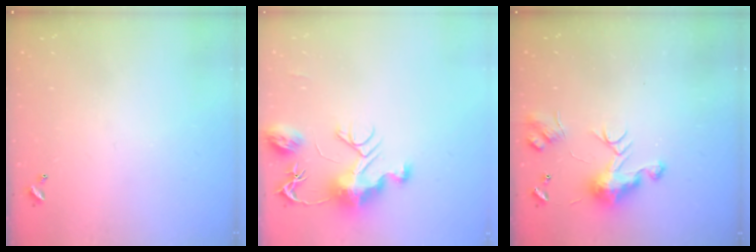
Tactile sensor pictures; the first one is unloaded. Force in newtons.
{"total": 11.9, "press": 11.8, "slide": 1.1}
{"total": 8.4, "press": 8.3, "slide": 0.4}